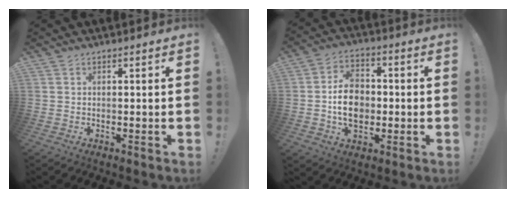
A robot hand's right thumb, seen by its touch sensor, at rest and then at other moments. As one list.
[{"total": 12.9, "force": [-1.1, 9.7, 8.4], "torque": [-0.132, 0.013, -0.021]}]